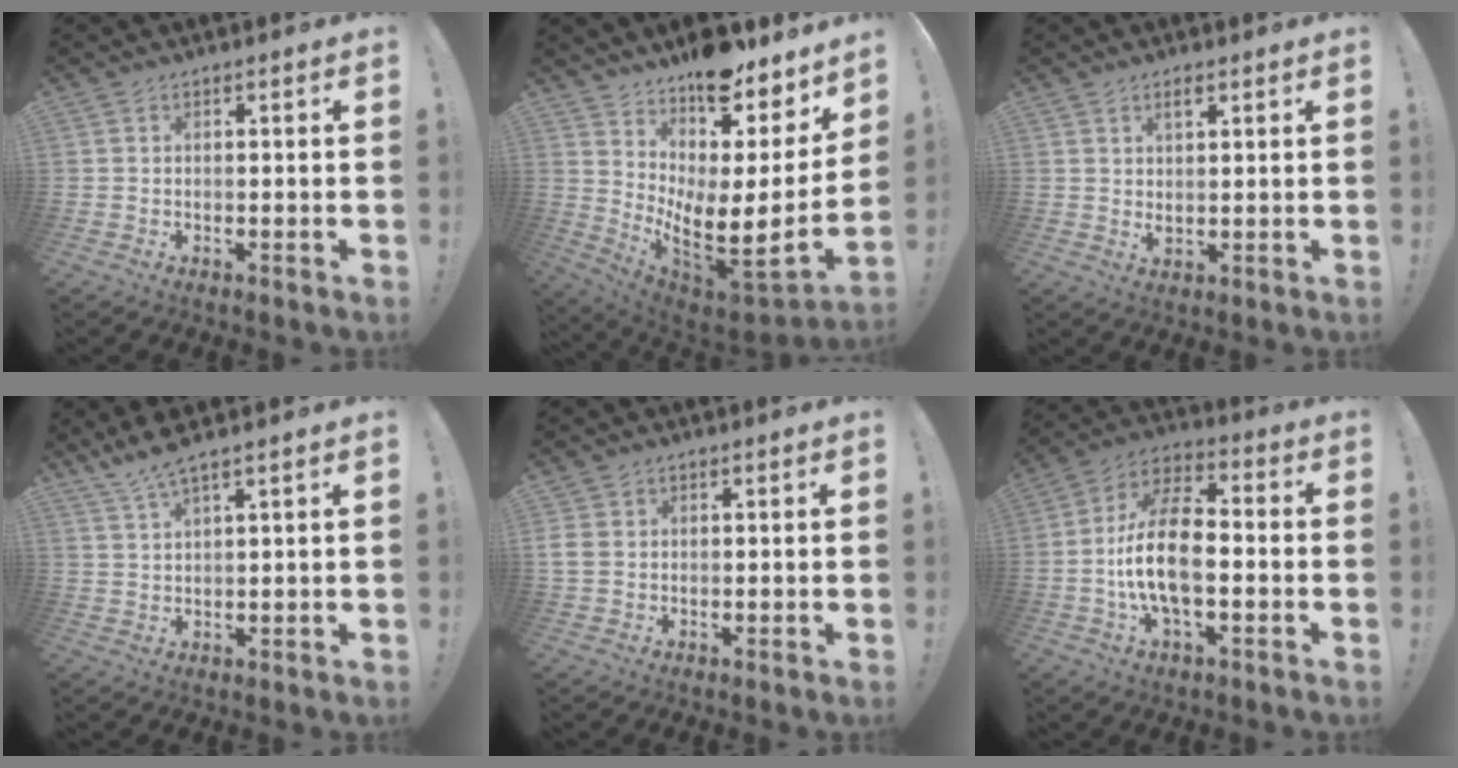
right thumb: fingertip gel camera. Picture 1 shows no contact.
{"total": 15.1, "force": [9.1, 3.4, 11.5], "torque": [-0.181, -0.103, 0.150]}
{"total": 3.3, "force": [1.8, 1.3, 2.4], "torque": [-0.033, -0.011, 0.029]}
{"total": 5.4, "force": [4.4, 0.1, 3.0], "torque": [-0.062, -0.020, 0.079]}
{"total": 3.3, "force": [0.6, 2.9, 1.5], "torque": [-0.031, 0.002, 0.013]}
{"total": 15.8, "force": [-3.1, 7.7, 13.4], "torque": [-0.258, 0.014, -0.057]}